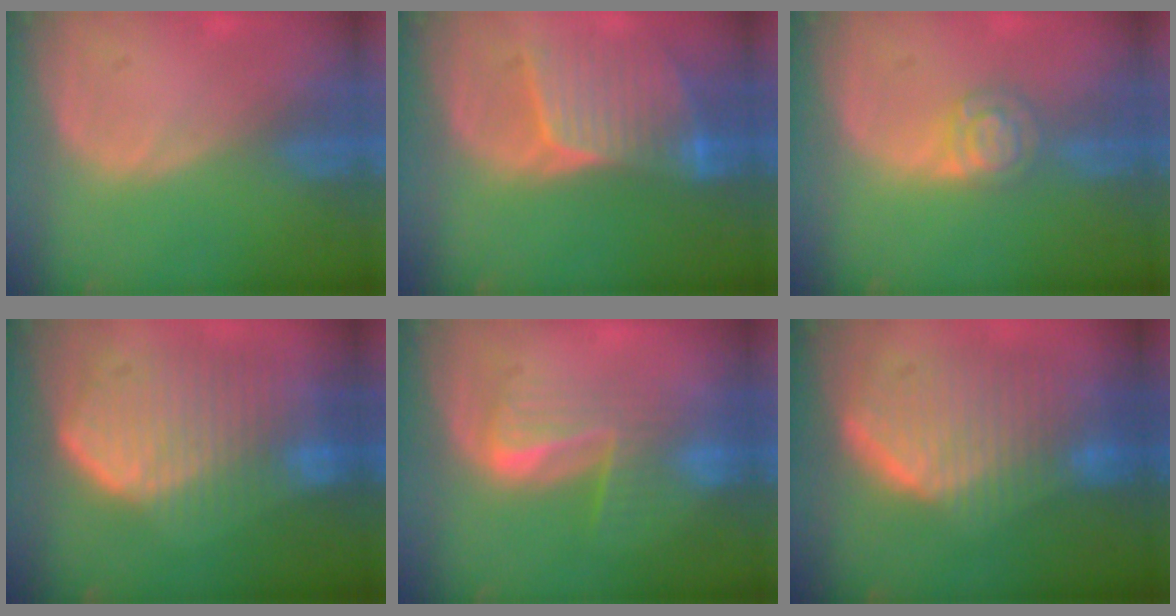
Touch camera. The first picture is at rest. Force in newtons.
{"total": 8.4, "press": 7.7, "slide": 3.4}
{"total": 4.6, "press": 4.2, "slide": 1.9}
{"total": 10.8, "press": 9.5, "slide": 5.2}
{"total": 6.3, "press": 6.1, "slide": 1.5}
{"total": 10.0, "press": 9.0, "slide": 4.4}